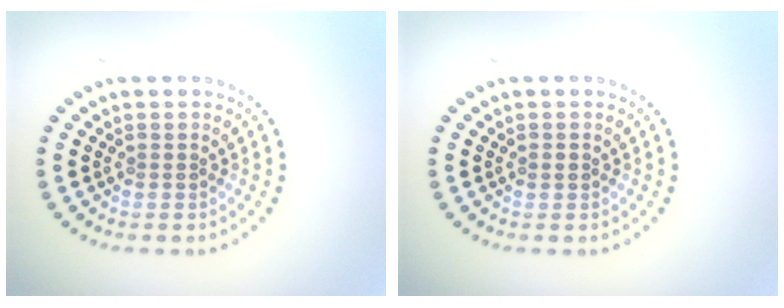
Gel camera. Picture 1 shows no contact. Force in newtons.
{"total": 0.8, "press": 0.8, "slide": 0.1}